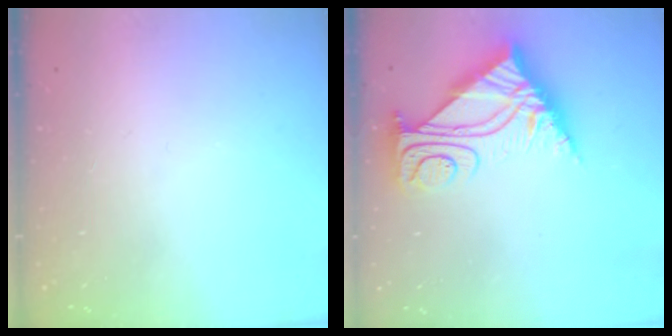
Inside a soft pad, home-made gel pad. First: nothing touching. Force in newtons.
{"total": 9.9, "press": 9.8, "slide": 1.0}